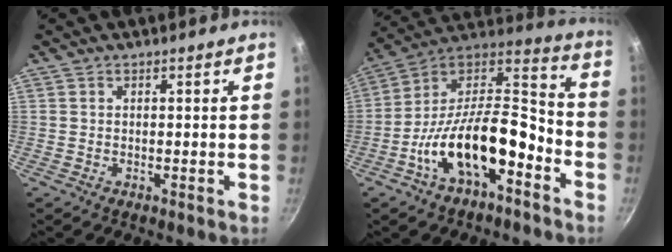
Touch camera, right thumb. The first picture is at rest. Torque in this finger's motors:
{"motor_torque": [2.52, 1.95, 1.46, -1.32, 0.32]}